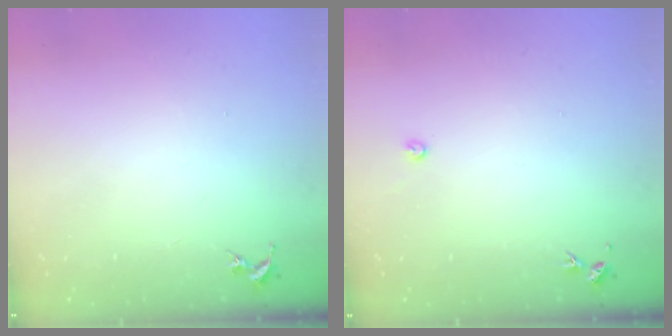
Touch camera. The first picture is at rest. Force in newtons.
{"total": 2.4, "press": 2.4, "slide": 0.3}